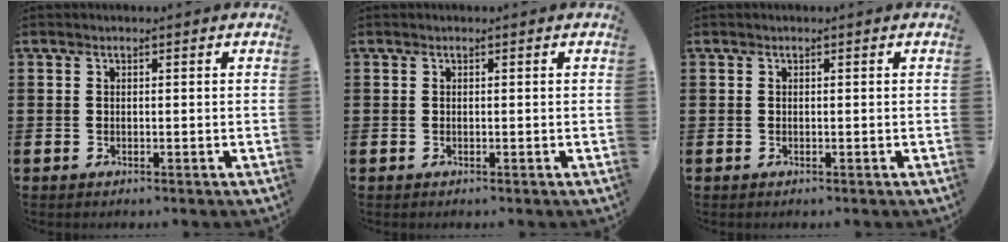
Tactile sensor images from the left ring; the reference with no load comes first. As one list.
[{"total": 0.0}, {"total": 0.0}]